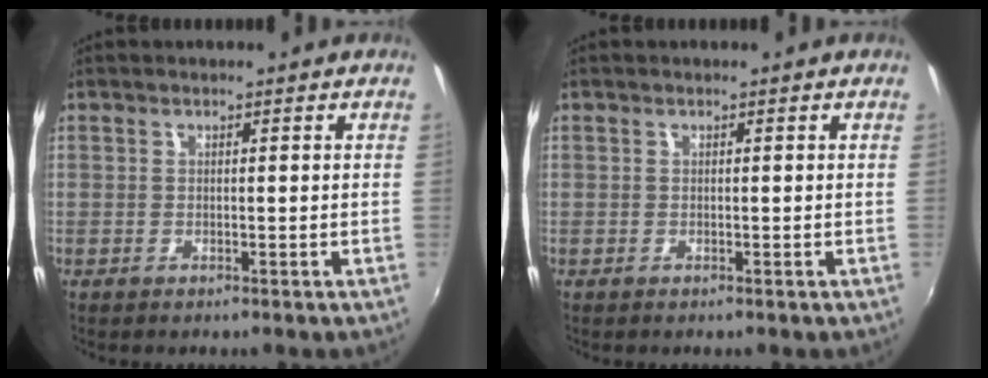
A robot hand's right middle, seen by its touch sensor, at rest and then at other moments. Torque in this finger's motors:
{"motor_torque": [0.21, -0.40, 0.00, 0.00]}